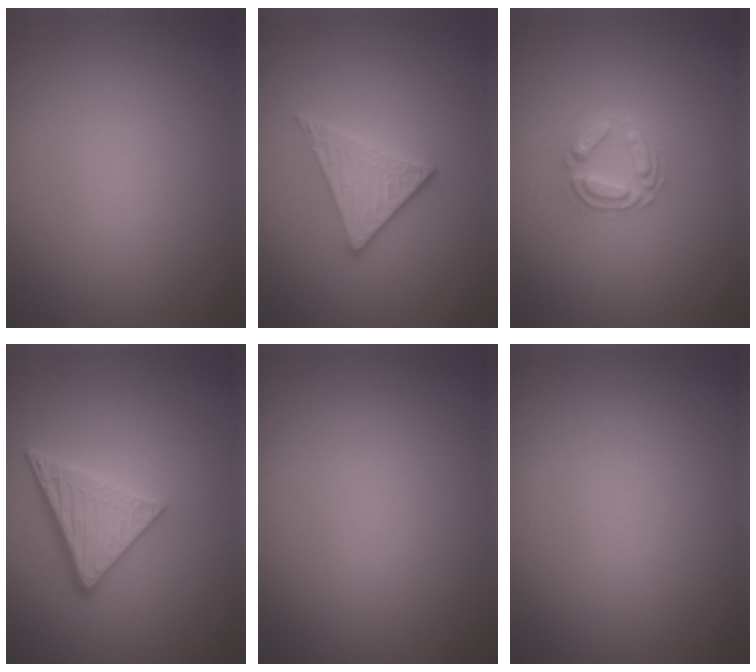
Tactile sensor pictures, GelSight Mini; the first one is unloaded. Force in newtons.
{"total": 2.8, "press": 2.6, "slide": 1.1}
{"total": 2.8, "press": 2.7, "slide": 0.5}
{"total": 3.7, "press": 3.2, "slide": 1.8}
{"total": 0.0}
{"total": 0.0}